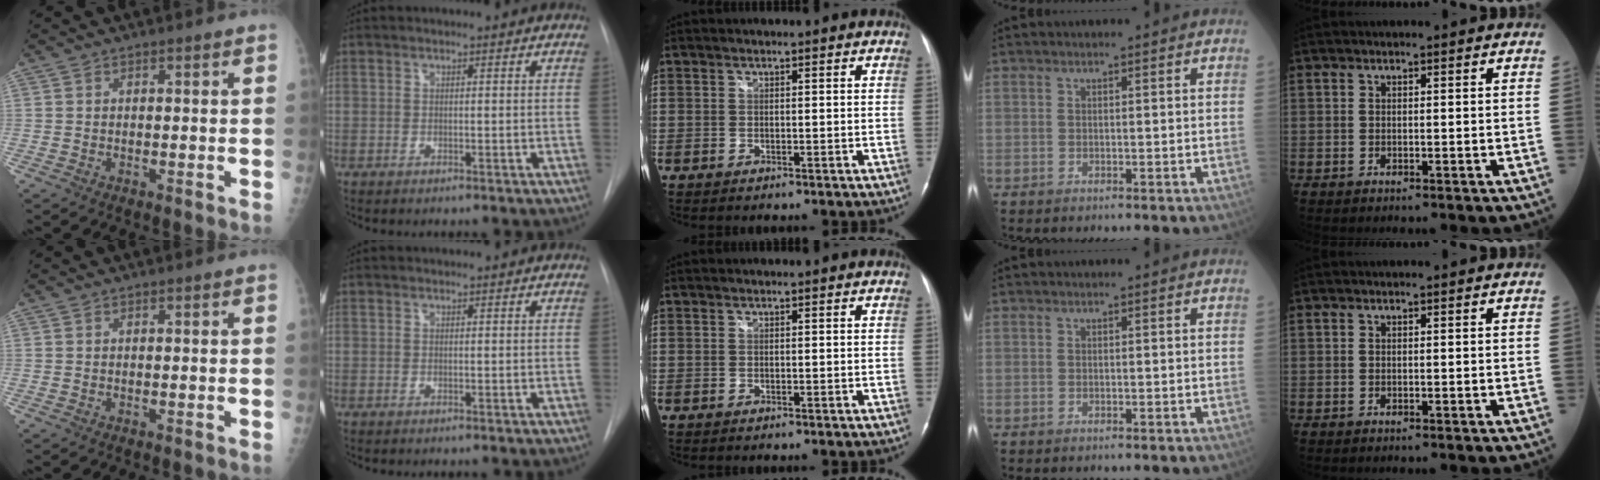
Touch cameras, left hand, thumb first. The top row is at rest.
{}